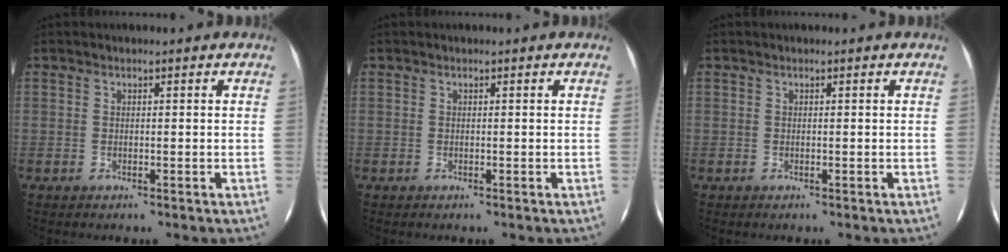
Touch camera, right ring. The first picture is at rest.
{"total": 0.0}
{"total": 0.0}